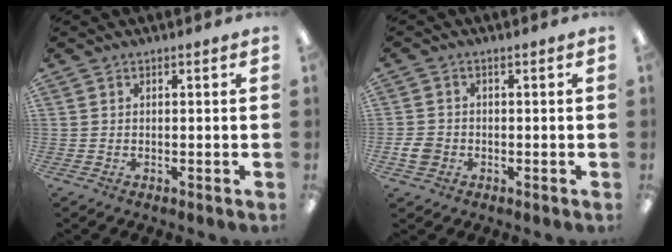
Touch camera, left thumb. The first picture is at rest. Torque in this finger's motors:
{"motor_torque": [-0.56, 0.62, 0.21, -0.12, 0.00]}